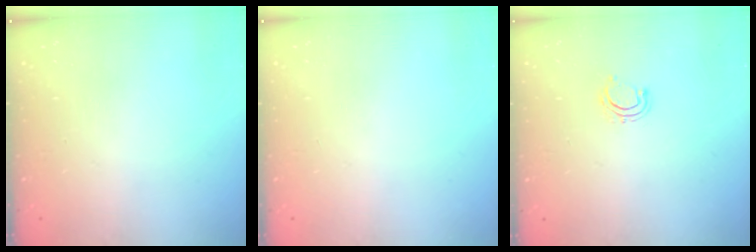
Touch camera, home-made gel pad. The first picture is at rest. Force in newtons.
{"total": 0.0}
{"total": 5.0, "press": 4.8, "slide": 1.2}